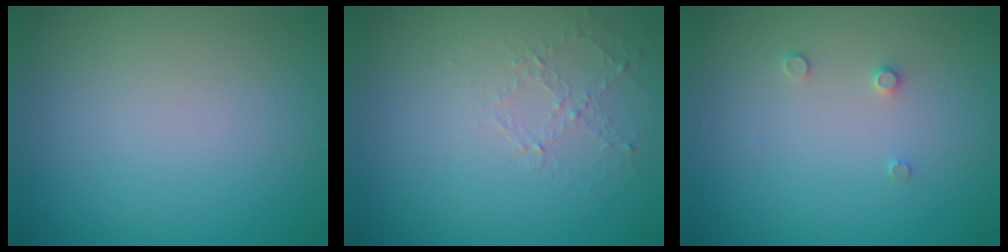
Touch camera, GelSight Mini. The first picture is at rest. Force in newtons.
{"total": 1.0, "press": 0.4, "slide": 0.9}
{"total": 0.8, "press": 0.8, "slide": 0.0}